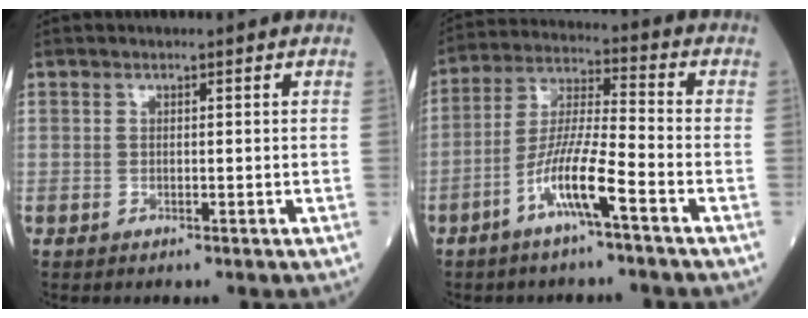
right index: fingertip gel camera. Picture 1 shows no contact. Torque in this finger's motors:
{"motor_torque": [0.19, -0.11, 0.29, 0.16]}